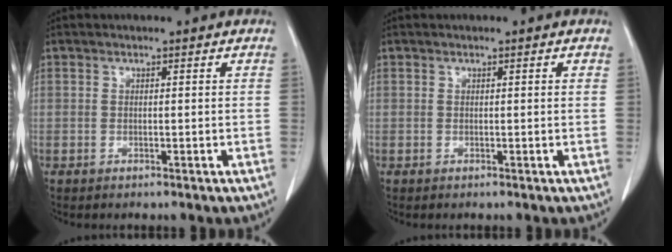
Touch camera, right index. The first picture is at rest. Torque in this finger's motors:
{"motor_torque": [-0.07, 0.06, -0.02, -0.01]}